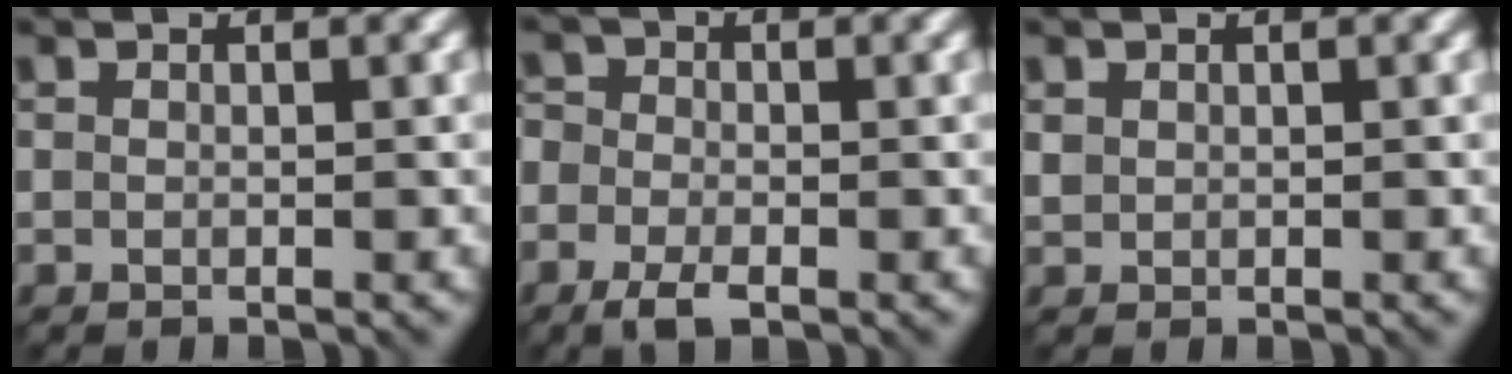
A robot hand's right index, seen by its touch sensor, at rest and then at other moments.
{"total": 3.2, "force": [-1.7, 2.0, 1.8], "torque": [-0.039, -0.002, -0.043]}
{"total": 0.7, "force": [0.4, 0.6, 0.1], "torque": [-0.002, -0.002, 0.012]}